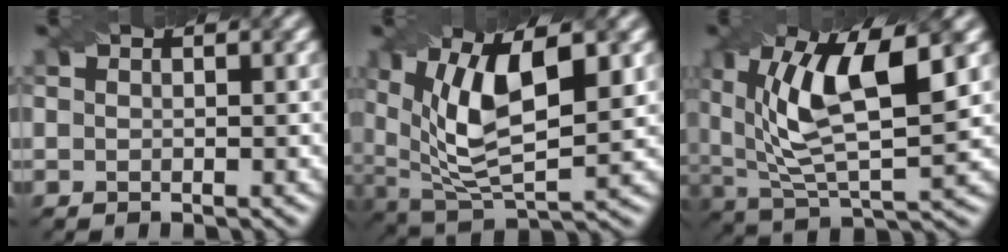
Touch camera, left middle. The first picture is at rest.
{"total": 10.6, "force": [2.8, 4.5, 9.2], "torque": [-0.167, -0.005, 0.050]}
{"total": 11.0, "force": [3.4, 4.1, 9.6], "torque": [-0.181, 0.004, 0.058]}